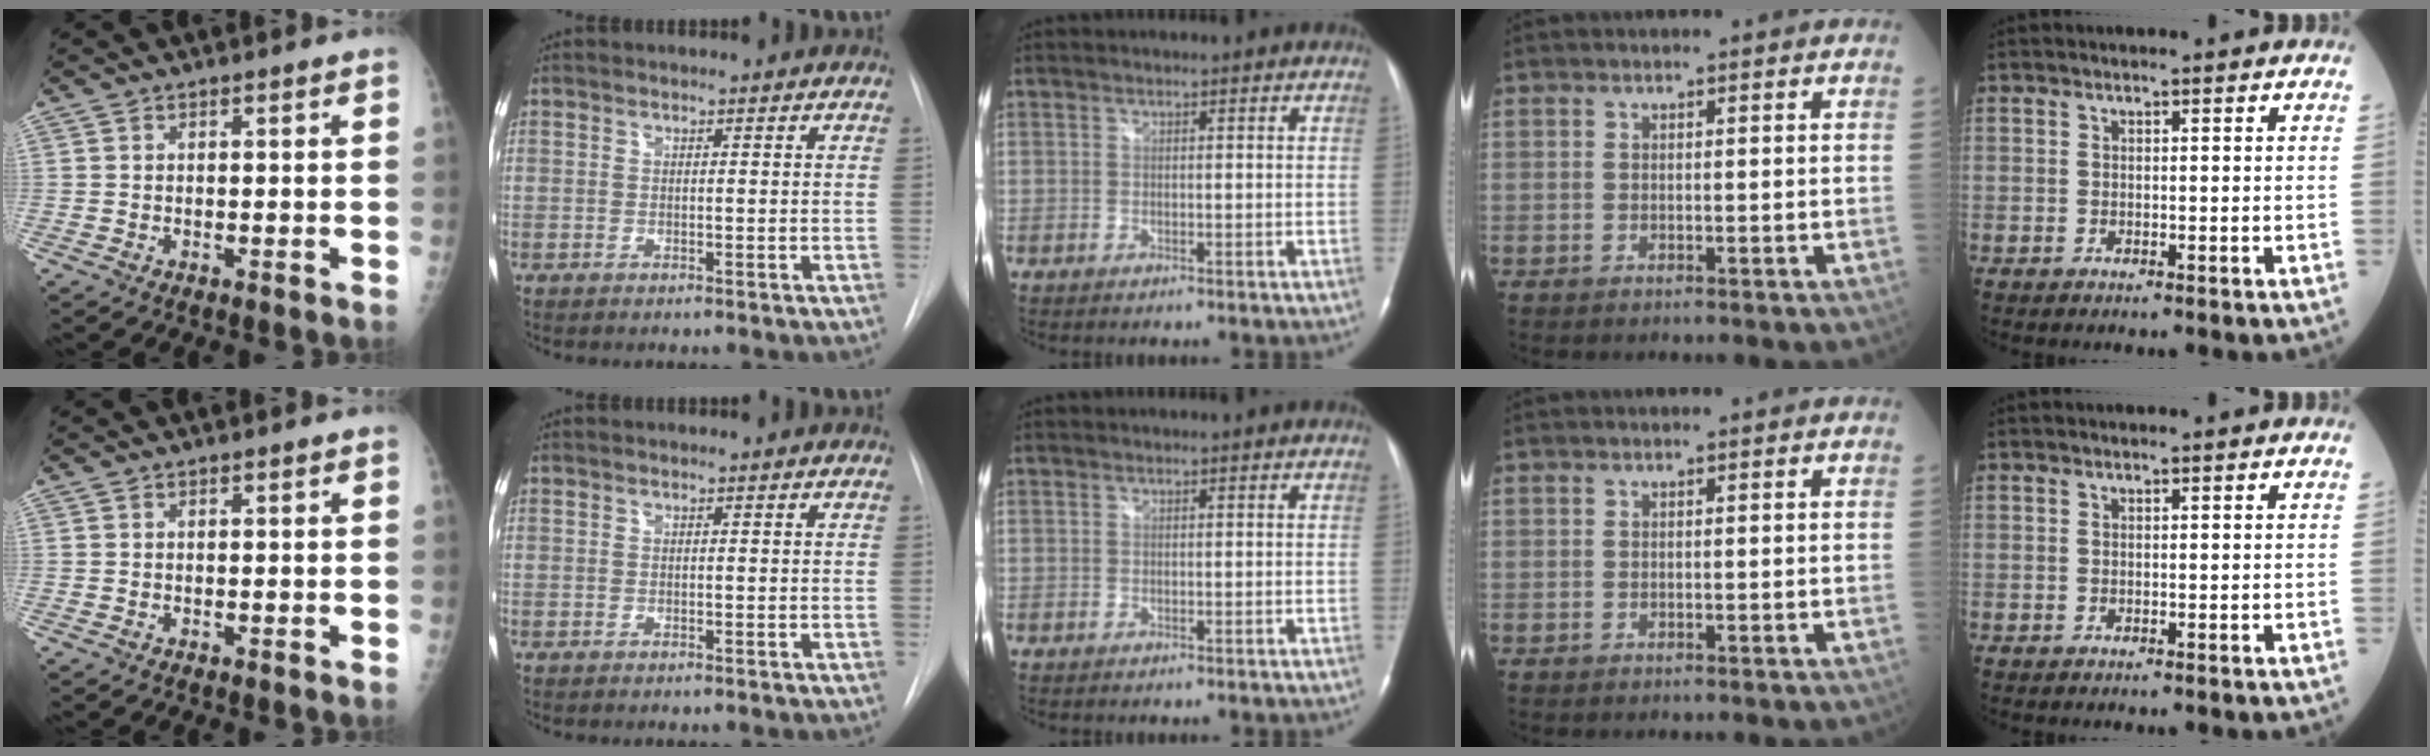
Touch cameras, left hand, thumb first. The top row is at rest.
{}